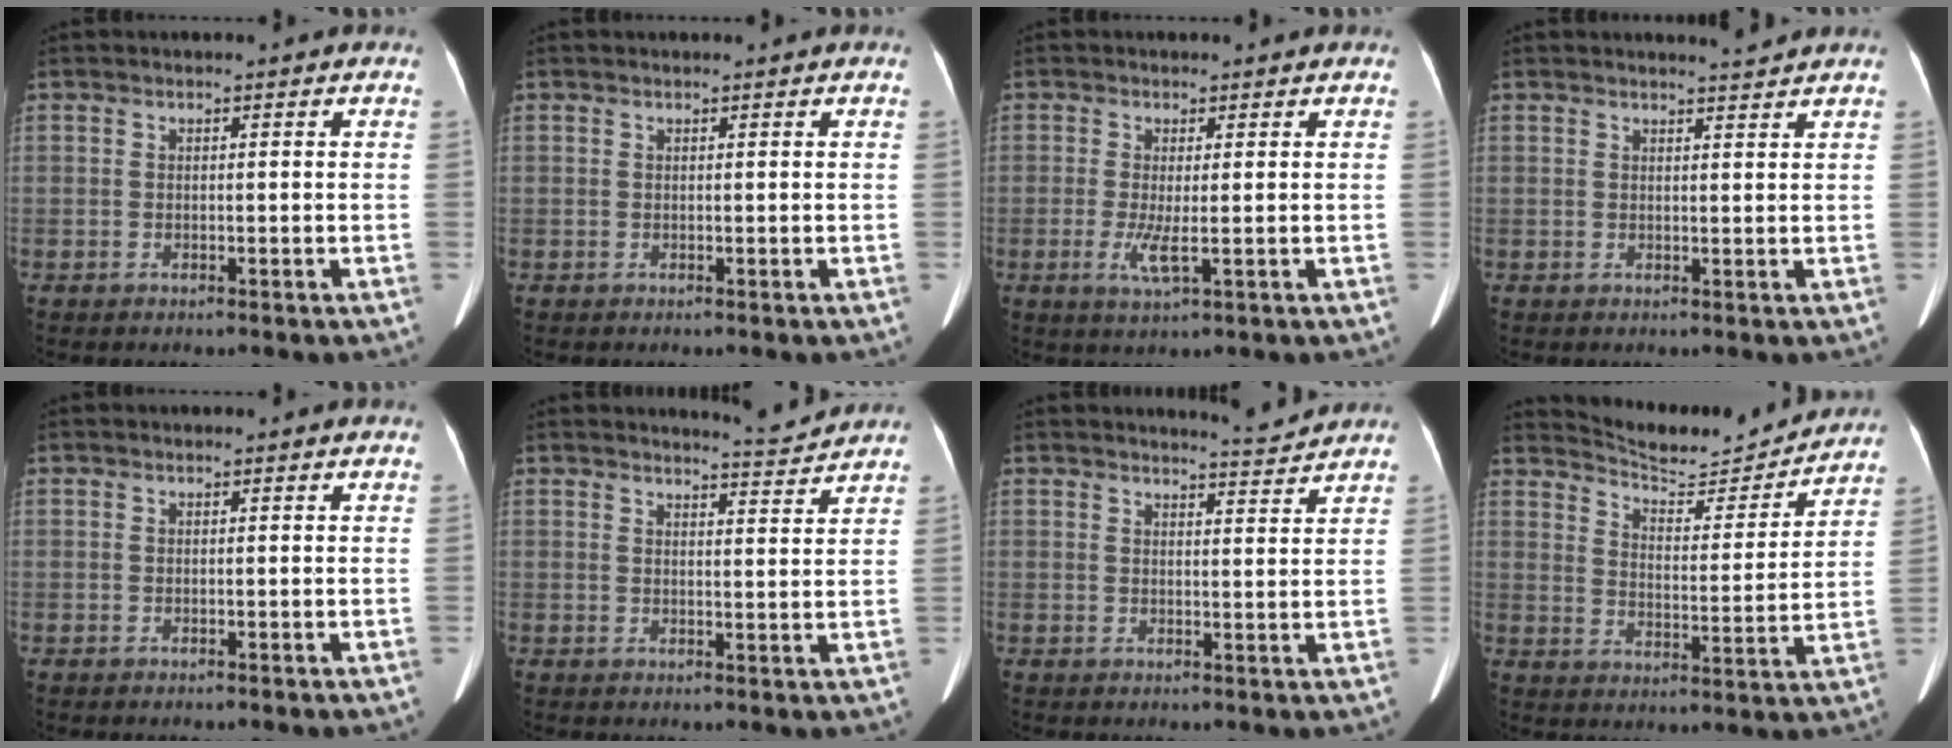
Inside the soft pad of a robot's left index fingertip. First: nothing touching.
{"total": 1.1, "force": [1.0, 0.0, 0.4], "torque": [-0.009, 0.008, 0.015]}
{"total": 3.7, "force": [-0.4, 0.4, 3.6], "torque": [-0.073, -0.006, 0.000]}
{"total": 2.1, "force": [2.1, -0.4, 0.2], "torque": [-0.009, -0.010, 0.030]}
{"total": 0.0}
{"total": 3.8, "force": [3.7, -0.7, -0.3], "torque": [-0.011, -0.021, 0.050]}
{"total": 3.4, "force": [3.3, -0.7, -0.2], "torque": [-0.011, -0.019, 0.045]}
{"total": 14.4, "force": [14.0, 1.9, 2.6], "torque": [-0.042, -0.020, 0.193]}